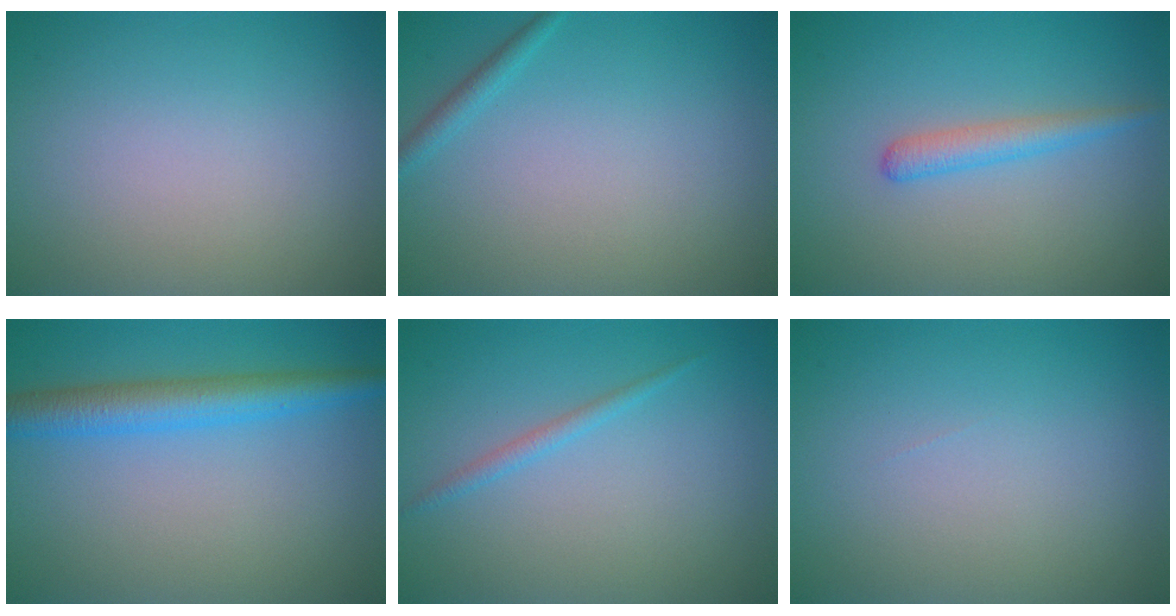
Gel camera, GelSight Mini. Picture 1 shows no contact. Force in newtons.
{"total": 1.1, "press": 1.1, "slide": 0.1}
{"total": 2.0, "press": 1.9, "slide": 0.1}
{"total": 4.4, "press": 4.4, "slide": 0.2}
{"total": 1.1, "press": 1.1, "slide": 0.1}
{"total": 0.0}